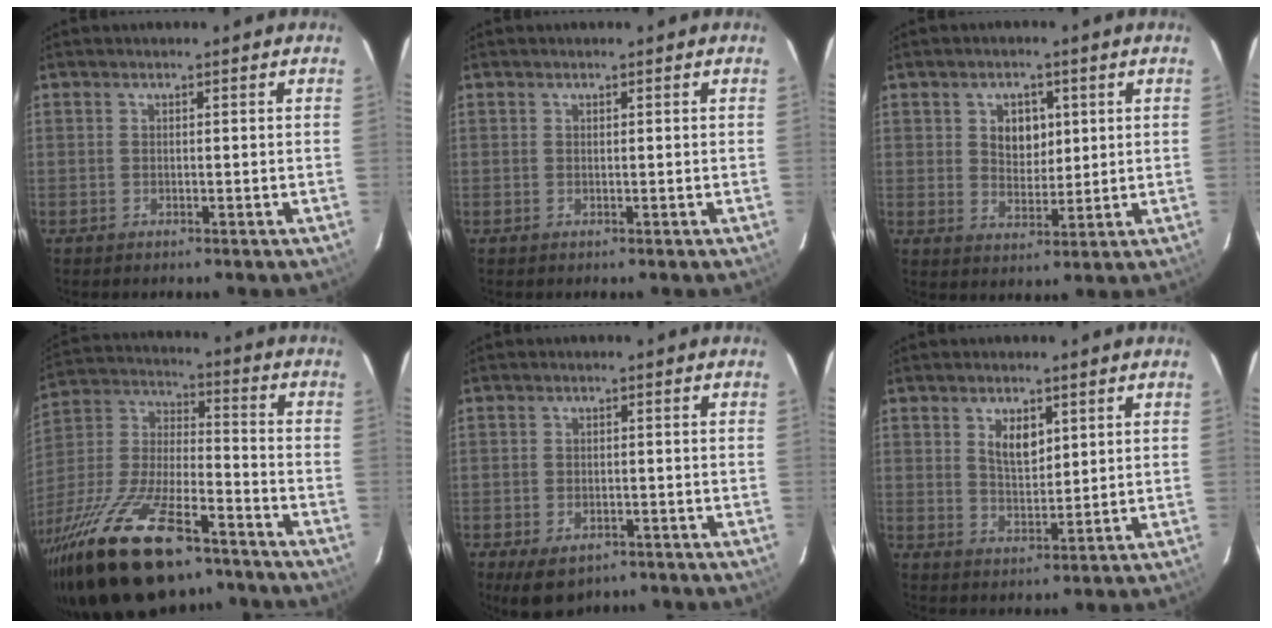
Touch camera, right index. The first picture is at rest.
{"total": 0.0}
{"total": 5.7, "force": [1.6, 4.2, 3.4], "torque": [-0.053, 0.006, 0.034]}
{"total": 29.3, "force": [-20.2, 10.7, 18.3], "torque": [-0.370, -0.032, -0.329]}
{"total": 6.6, "force": [-4.1, 3.7, 3.5], "torque": [-0.072, -0.016, -0.057]}
{"total": 5.3, "force": [2.3, 2.7, 3.9], "torque": [-0.065, 0.001, 0.046]}